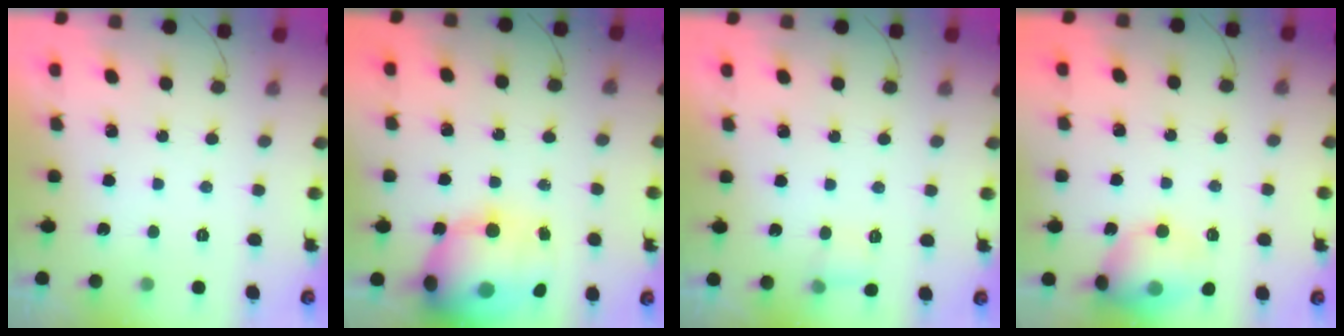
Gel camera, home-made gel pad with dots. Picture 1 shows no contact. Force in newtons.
{"total": 24.0, "press": 23.4, "slide": 5.4}
{"total": 4.2, "press": 3.9, "slide": 1.5}
{"total": 13.1, "press": 12.9, "slide": 2.1}